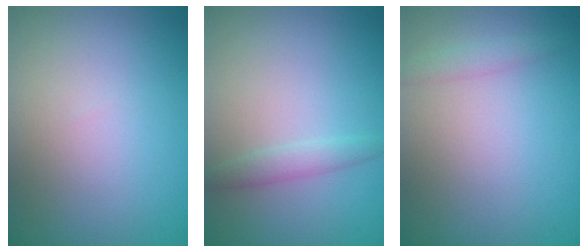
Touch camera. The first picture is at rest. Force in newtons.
{"total": 1.6, "press": 1.6, "slide": 0.1}
{"total": 1.2, "press": 1.2, "slide": 0.1}